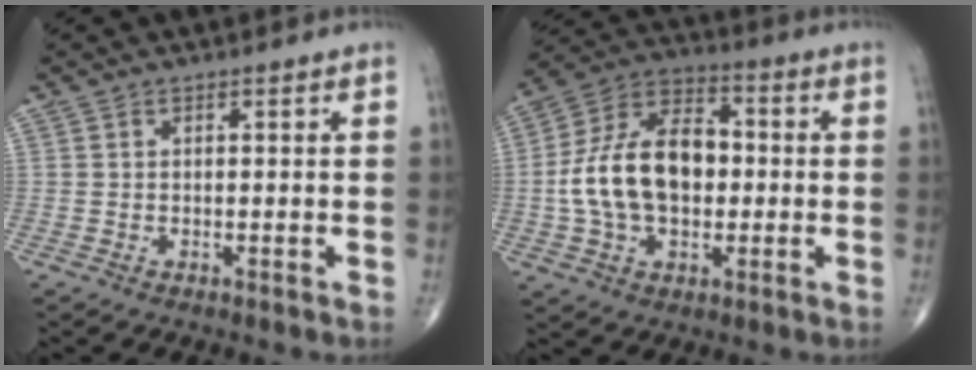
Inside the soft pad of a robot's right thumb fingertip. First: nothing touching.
{"total": 17.3, "force": [-0.6, 10.9, 13.4], "torque": [-0.230, 0.033, -0.014]}